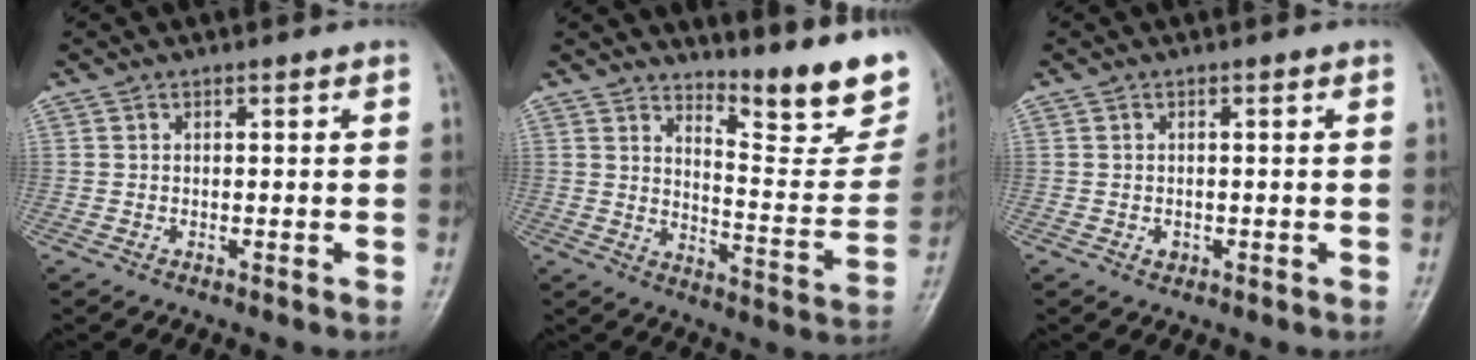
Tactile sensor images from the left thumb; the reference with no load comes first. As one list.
[{"total": 17.4, "force": [13.1, 4.9, 10.4], "torque": [-0.094, -0.113, 0.174]}, {"total": 1.0, "force": [-0.4, 0.8, 0.5], "torque": [-0.002, 0.002, -0.004]}]